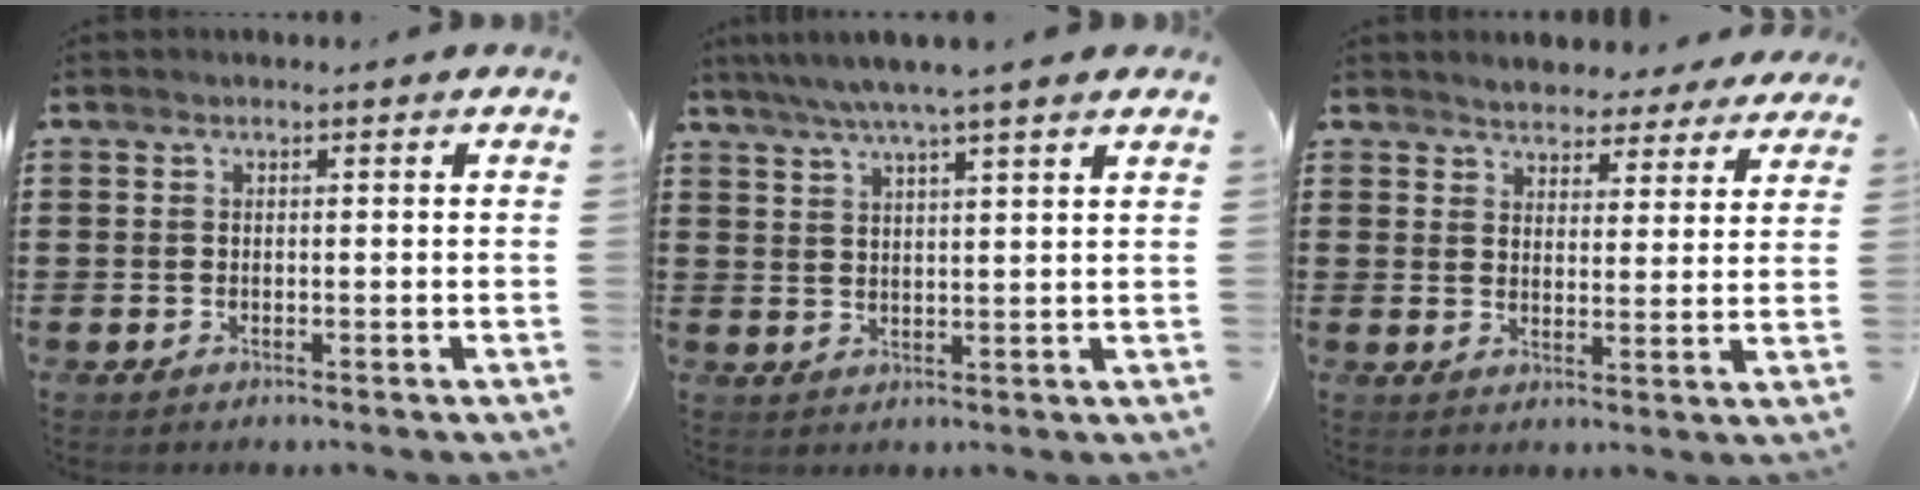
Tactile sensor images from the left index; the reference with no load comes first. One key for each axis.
{"total": 4.7, "fx": 3.8, "fy": -0.3, "fz": 2.7, "tx": -0.063, "ty": -0.010, "tz": 0.066}
{"total": 3.8, "fx": 3.8, "fy": 0.8, "fz": -0.1, "tx": -0.017, "ty": -0.011, "tz": 0.068}